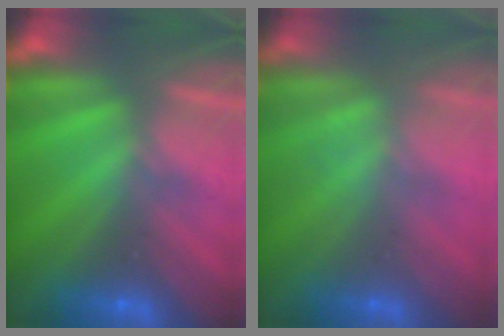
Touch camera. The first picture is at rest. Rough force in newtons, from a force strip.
{"total": 2.6}